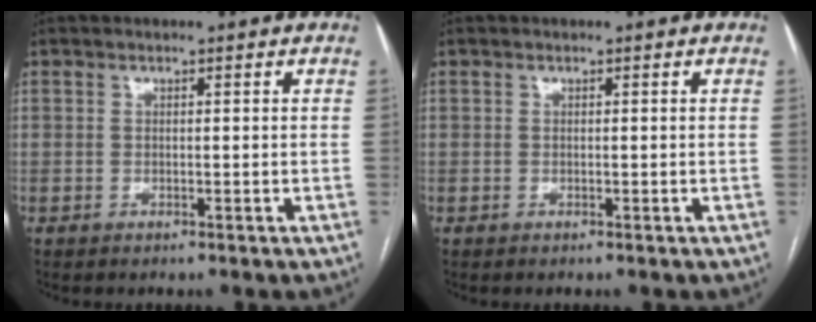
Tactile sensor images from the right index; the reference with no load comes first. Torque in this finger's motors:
{"motor_torque": [0.01, 0.01, 0.00, 0.00]}